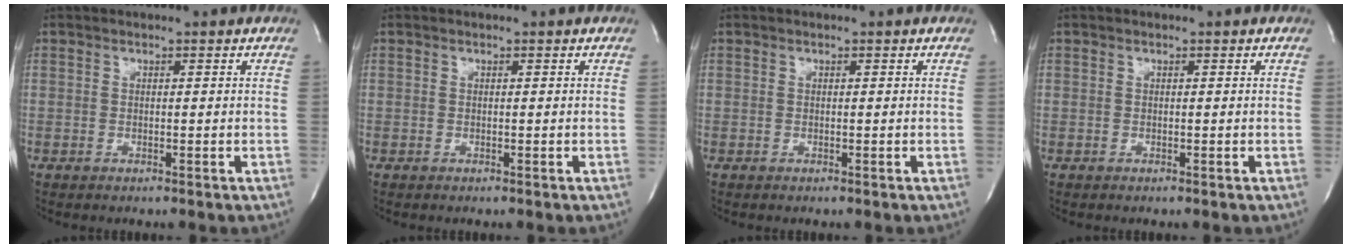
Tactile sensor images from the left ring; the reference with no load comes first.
{"total": 0.0}
{"total": 0.0}
{"total": 0.0}